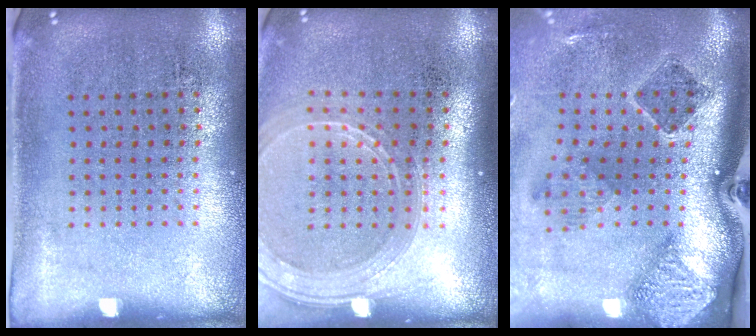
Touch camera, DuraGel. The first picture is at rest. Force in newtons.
{"total": 1.9, "press": 1.7, "slide": 0.8}
{"total": 2.5, "press": 1.7, "slide": 1.8}